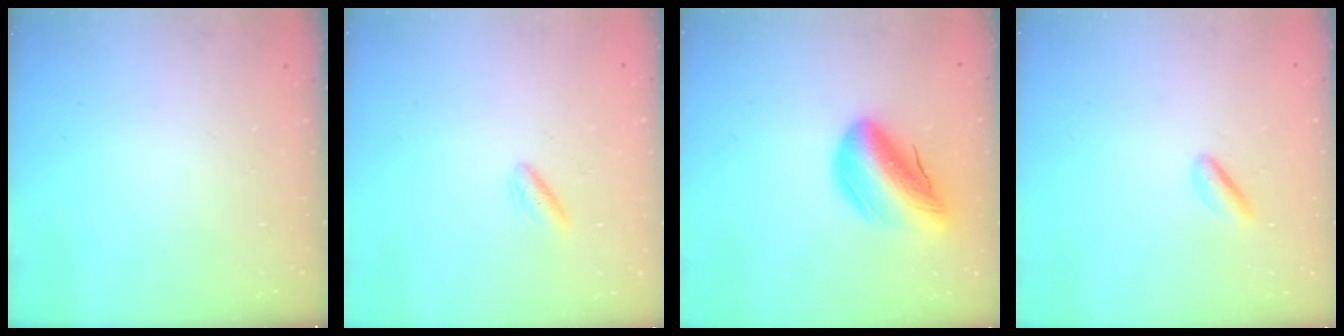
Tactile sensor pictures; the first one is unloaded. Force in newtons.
{"total": 2.7, "press": 2.5, "slide": 1.2}
{"total": 16.0, "press": 15.5, "slide": 4.1}
{"total": 1.6, "press": 1.3, "slide": 0.8}